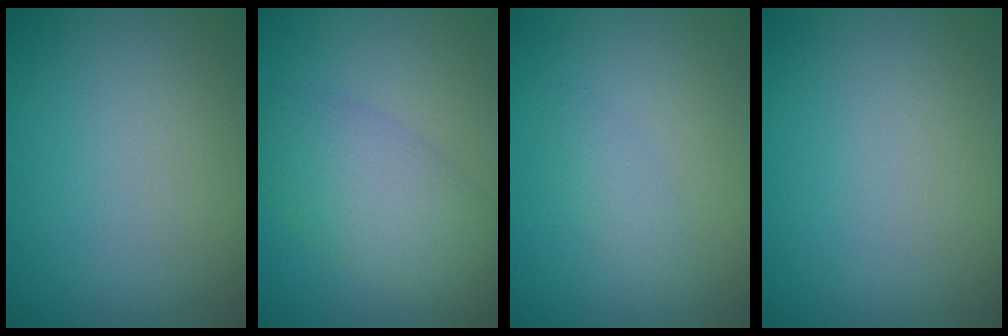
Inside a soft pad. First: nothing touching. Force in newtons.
{"total": 5.3, "press": 5.3, "slide": 0.3}
{"total": 1.2, "press": 1.2, "slide": 0.1}
{"total": 0.0}